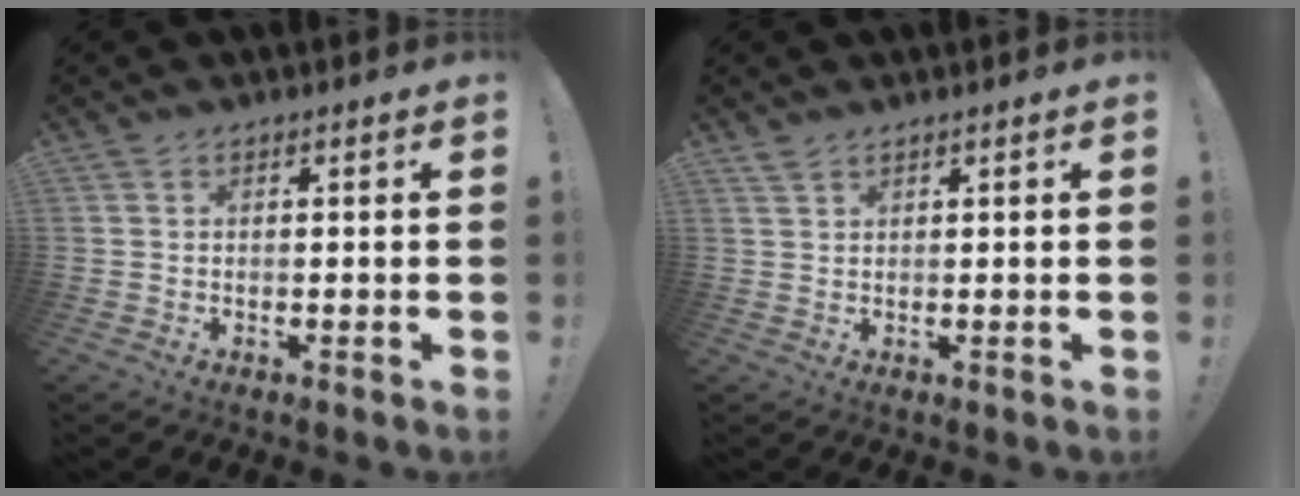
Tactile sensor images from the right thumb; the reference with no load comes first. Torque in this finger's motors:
{"motor_torque": [-0.46, 0.00, -0.02, 0.18, -0.04]}